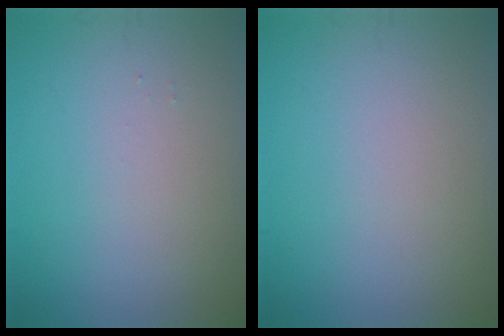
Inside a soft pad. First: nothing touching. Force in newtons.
{"total": 0.0}